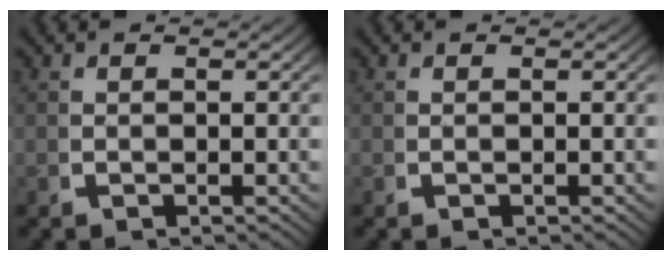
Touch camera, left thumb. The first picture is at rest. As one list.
[{"total": 0.0}]